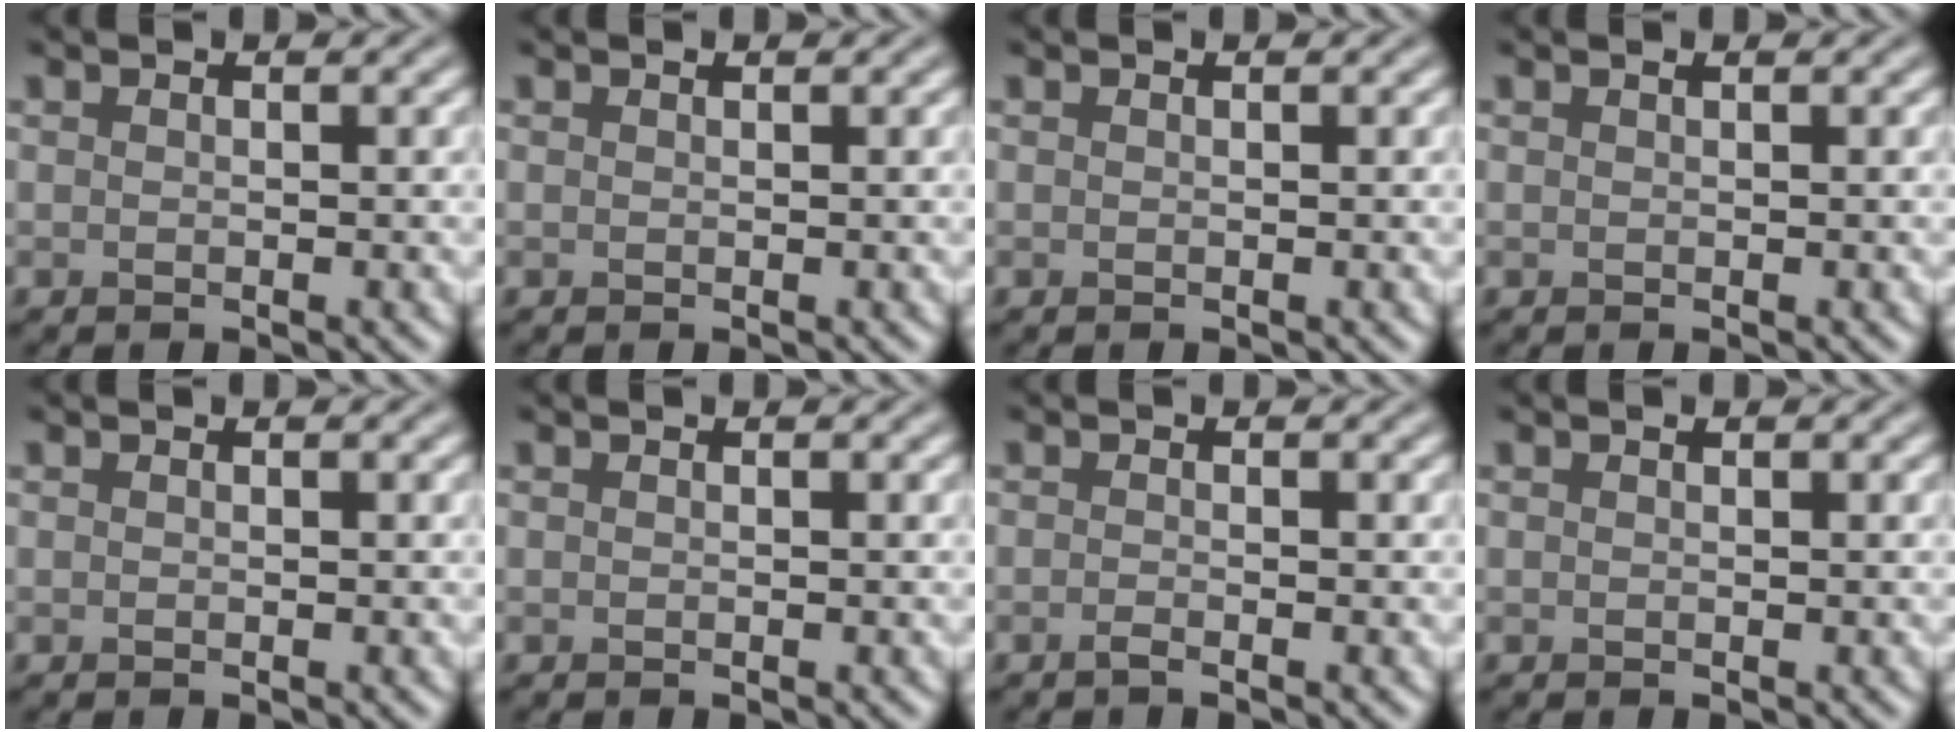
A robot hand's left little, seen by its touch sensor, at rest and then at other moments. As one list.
[{"total": 0.0}, {"total": 0.0}, {"total": 0.0}, {"total": 0.0}, {"total": 0.0}, {"total": 0.8, "force": [-0.5, 0.1, 0.6], "torque": [-0.011, -0.003, -0.011]}, {"total": 0.0}]